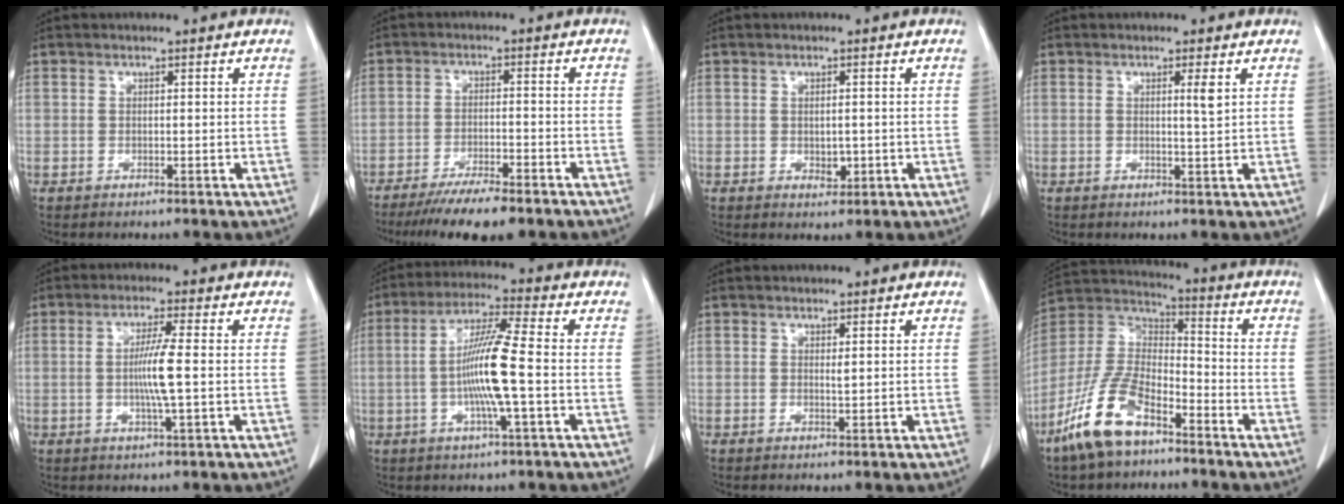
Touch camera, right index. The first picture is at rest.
{"total": 9.6, "force": [-7.7, 1.1, 5.7], "torque": [-0.083, -0.019, -0.121]}
{"total": 2.1, "force": [-0.3, 1.2, 1.6], "torque": [-0.026, -0.003, 0.002]}
{"total": 2.0, "force": [0.7, -0.2, 1.9], "torque": [-0.033, -0.004, 0.011]}
{"total": 5.8, "force": [-0.3, -0.4, 5.8], "torque": [-0.110, -0.007, -0.009]}
{"total": 11.6, "force": [-1.7, 0.0, 11.5], "torque": [-0.221, 0.004, -0.042]}
{"total": 0.7, "force": [0.3, 0.1, 0.7], "torque": [-0.017, -0.003, 0.004]}
{"total": 13.4, "force": [-8.7, 5.1, 8.8], "torque": [-0.198, 0.001, -0.171]}